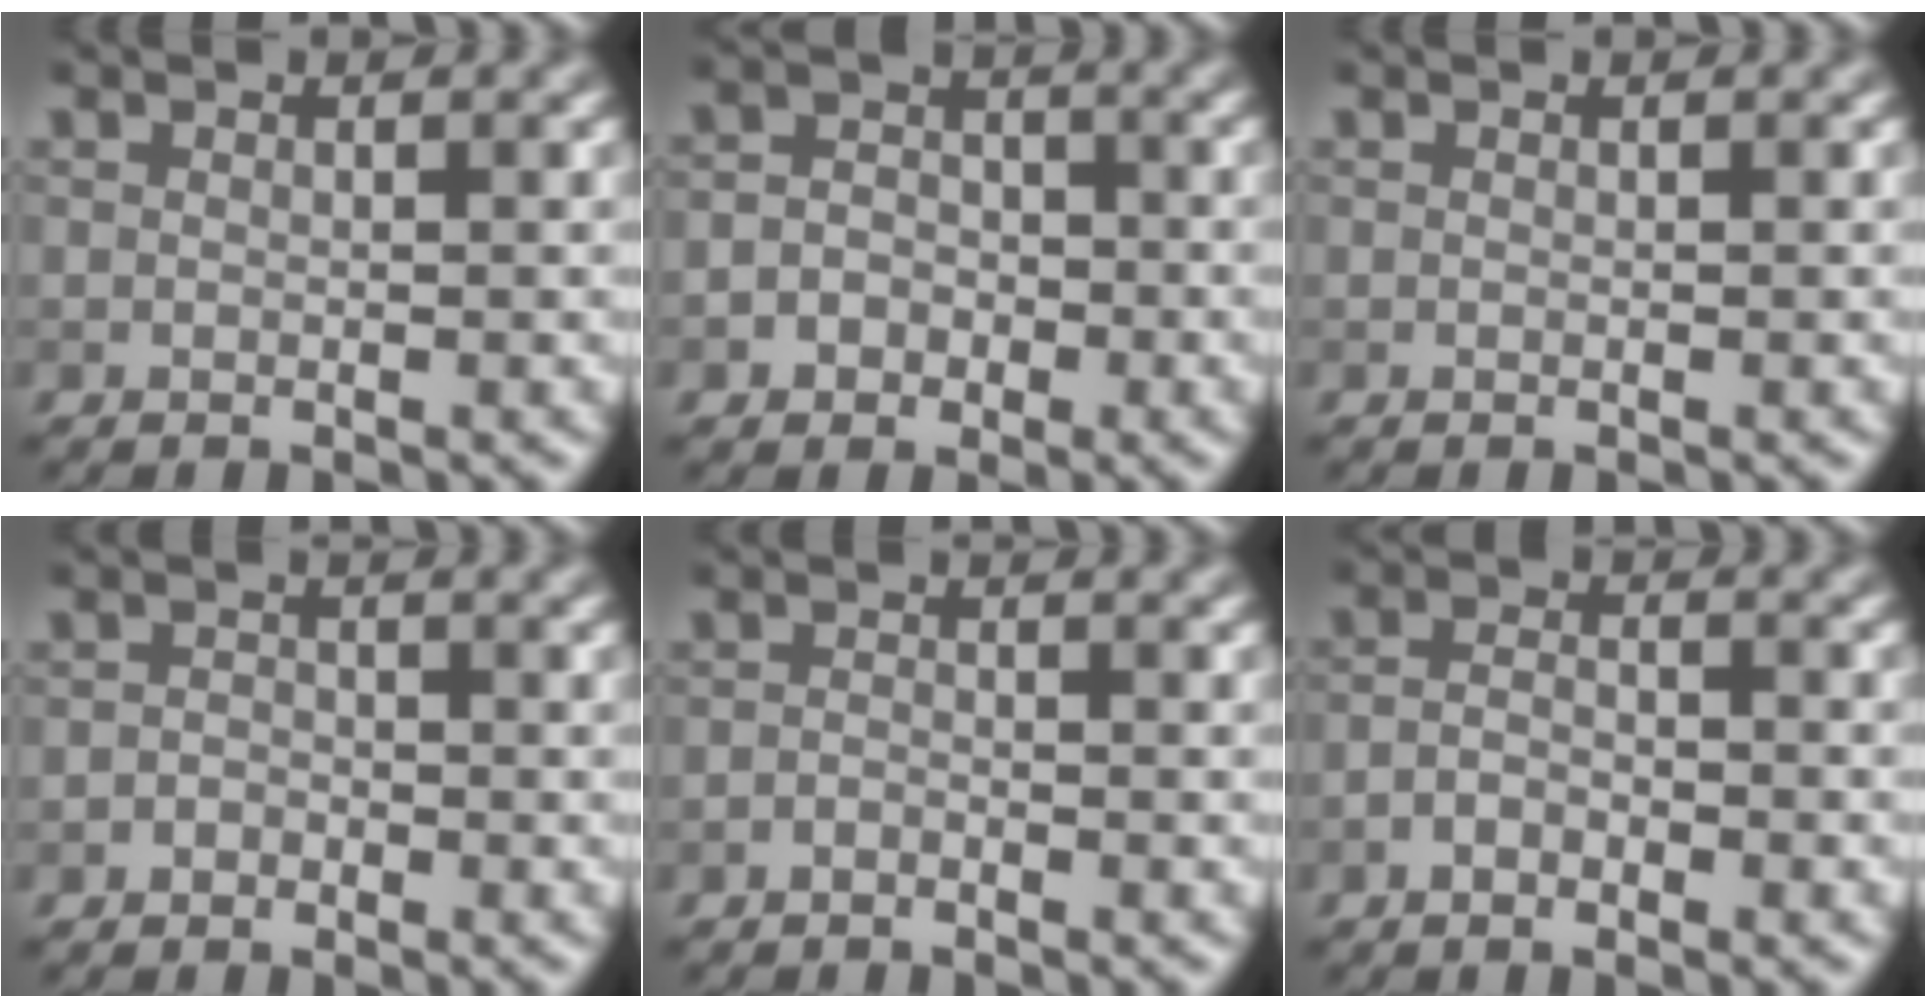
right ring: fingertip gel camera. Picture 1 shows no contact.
{"total": 3.0, "force": [-1.1, 2.6, 1.2], "torque": [0.006, 0.003, -0.032]}
{"total": 0.0}
{"total": 1.1, "force": [-0.7, 0.8, 0.3], "torque": [-0.003, 0.002, -0.015]}
{"total": 0.8, "force": [-0.7, 0.2, 0.3], "torque": [-0.006, 0.001, -0.017]}
{"total": 2.5, "force": [-1.3, 1.1, 1.9], "torque": [-0.034, 0.002, -0.029]}